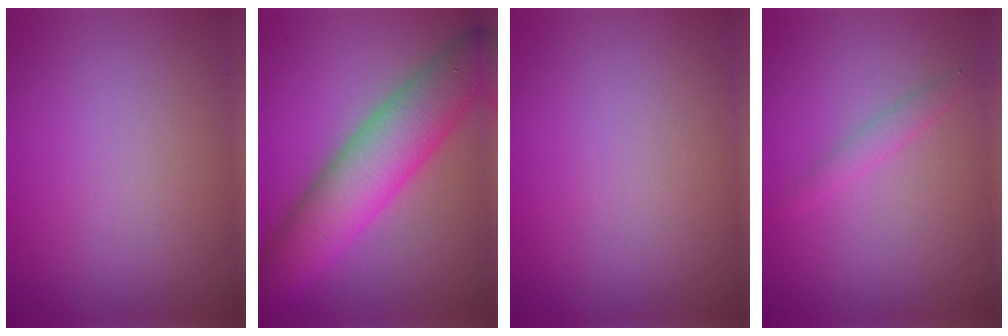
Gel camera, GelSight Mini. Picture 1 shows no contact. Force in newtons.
{"total": 8.7, "press": 8.7, "slide": 0.4}
{"total": 0.0}
{"total": 1.2, "press": 1.2, "slide": 0.1}